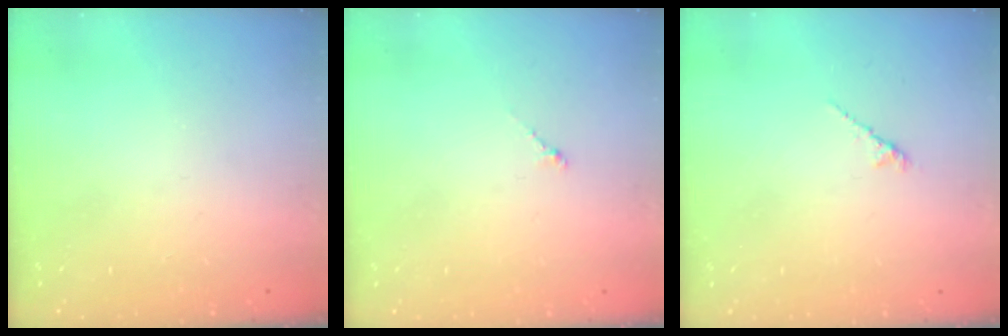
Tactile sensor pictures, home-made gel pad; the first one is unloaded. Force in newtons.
{"total": 0.8, "press": 0.6, "slide": 0.4}
{"total": 2.0, "press": 2.0, "slide": 0.6}